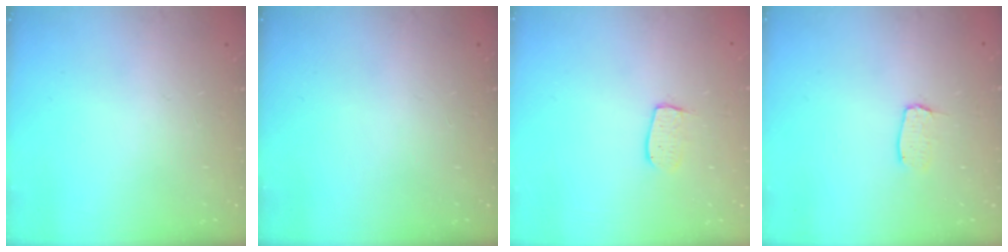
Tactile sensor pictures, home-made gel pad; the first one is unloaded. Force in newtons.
{"total": 0.0}
{"total": 6.7, "press": 6.7, "slide": 0.5}
{"total": 3.7, "press": 3.7, "slide": 0.3}